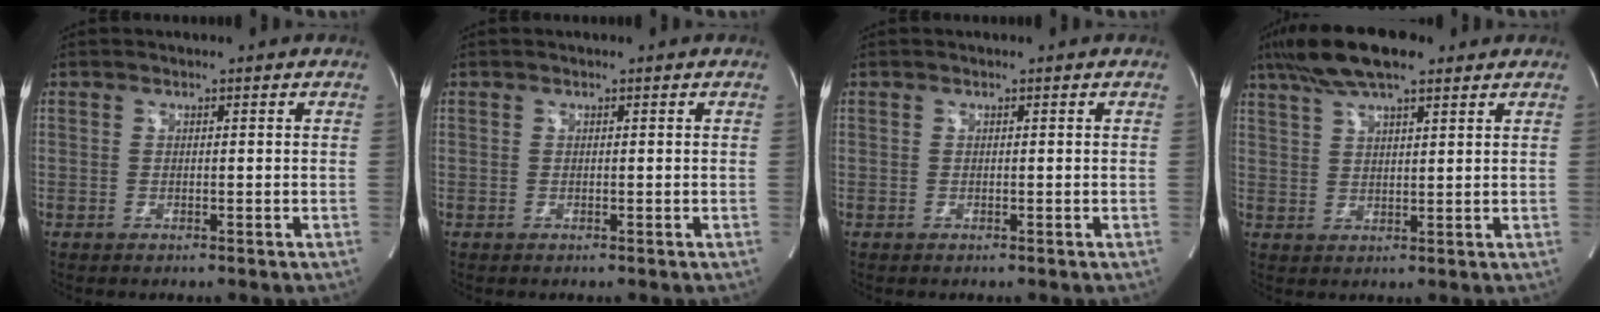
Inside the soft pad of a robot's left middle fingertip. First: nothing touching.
{"total": 0.0}
{"total": 0.0}
{"total": 10.8, "force": [7.8, 2.5, 7.2], "torque": [-0.136, 0.028, 0.135]}